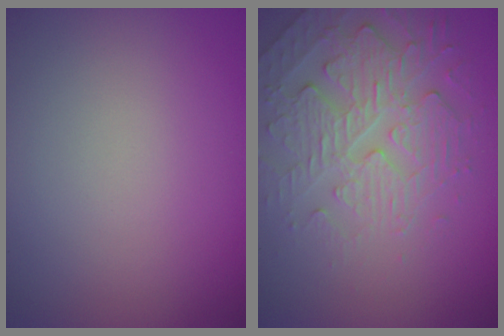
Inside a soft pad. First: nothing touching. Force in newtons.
{"total": 4.9, "press": 3.7, "slide": 3.1}